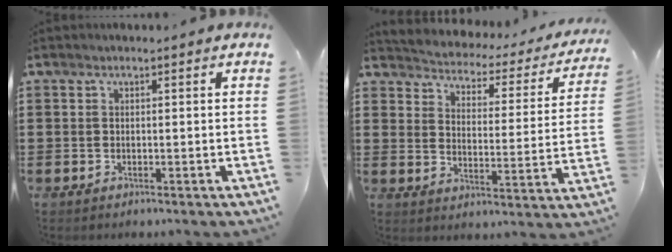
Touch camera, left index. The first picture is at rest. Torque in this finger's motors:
{"motor_torque": [2.14, 0.00, 0.21, -0.01]}